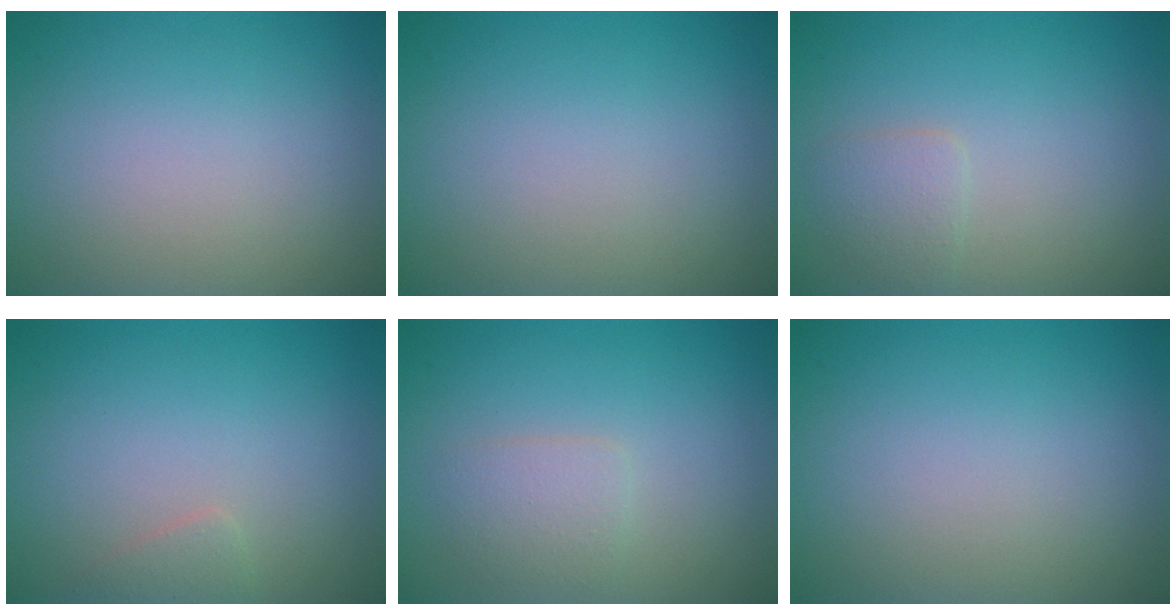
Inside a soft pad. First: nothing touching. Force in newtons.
{"total": 0.0}
{"total": 1.6, "press": 1.6, "slide": 0.1}
{"total": 1.0, "press": 1.0, "slide": 0.1}
{"total": 1.9, "press": 1.9, "slide": 0.0}
{"total": 0.0}